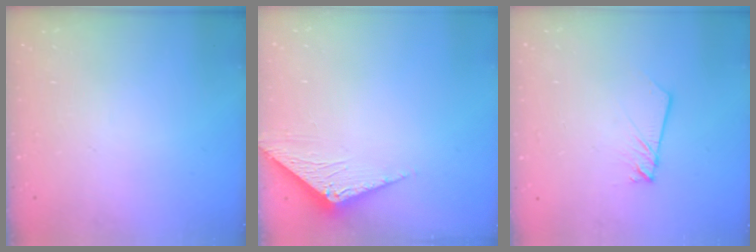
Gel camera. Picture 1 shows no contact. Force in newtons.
{"total": 3.4, "press": 3.4, "slide": 0.2}
{"total": 2.0, "press": 2.0, "slide": 0.2}